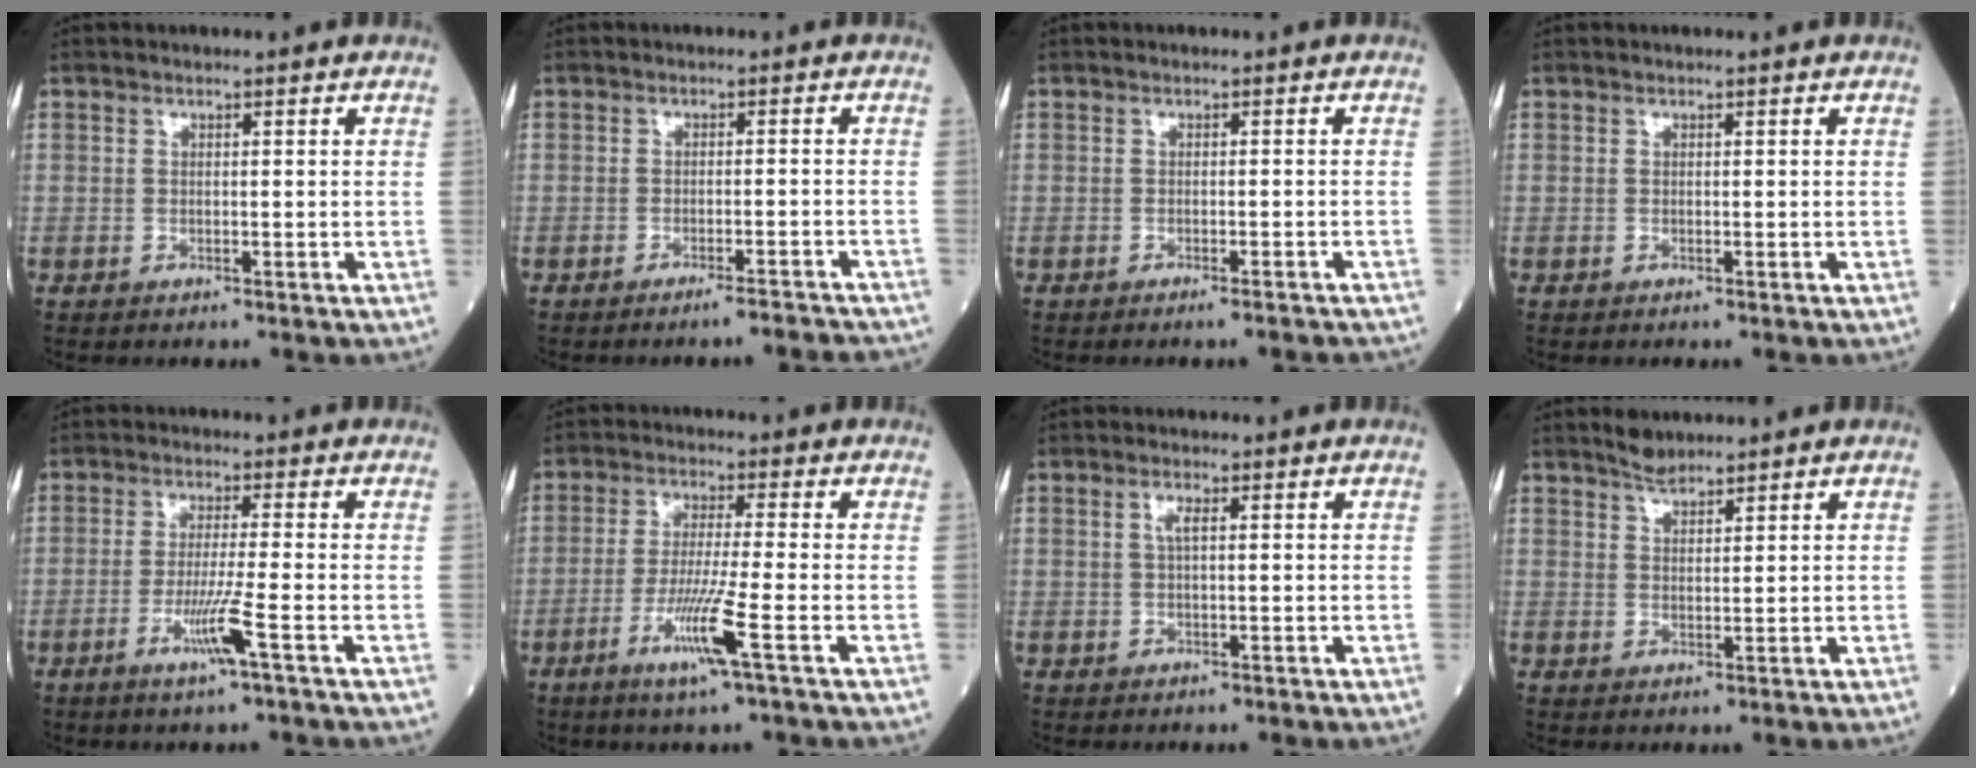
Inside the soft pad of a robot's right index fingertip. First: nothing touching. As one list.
[{"total": 5.3, "force": [-4.9, 0.2, 2.0], "torque": [-0.016, -0.002, -0.066]}, {"total": 3.5, "force": [-3.2, 0.4, 1.5], "torque": [-0.017, -0.004, -0.039]}, {"total": 0.0}, {"total": 5.4, "force": [-2.3, -1.0, 4.8], "torque": [-0.096, -0.015, -0.047]}, {"total": 7.6, "force": [-3.3, -1.1, 6.7], "torque": [-0.132, -0.022, -0.067]}, {"total": 1.7, "force": [0.5, 0.3, 1.6], "torque": [-0.035, 0.003, 0.008]}, {"total": 2.7, "force": [2.5, 0.5, 0.7], "torque": [-0.013, 0.002, 0.045]}]